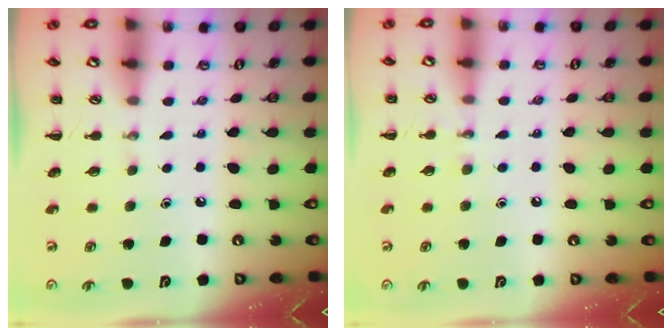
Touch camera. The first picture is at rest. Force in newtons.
{"total": 5.0, "press": 4.8, "slide": 1.4}